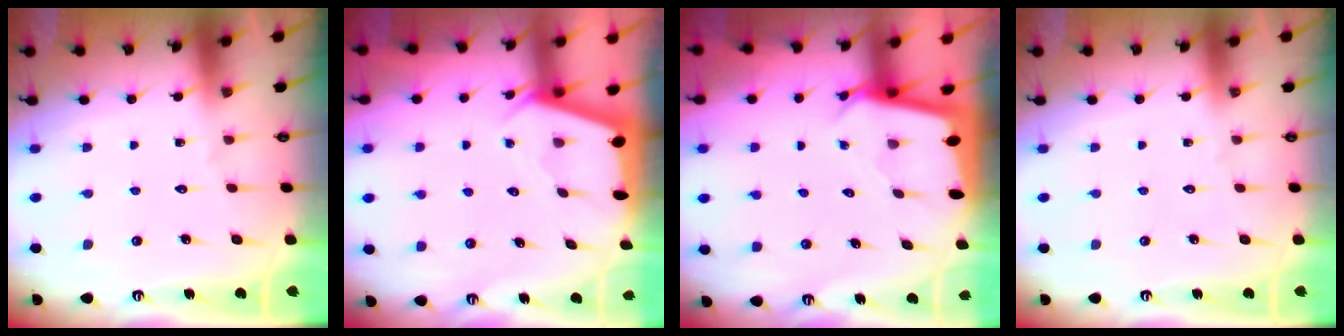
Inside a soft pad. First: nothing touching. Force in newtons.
{"total": 2.4, "press": 2.4, "slide": 0.3}
{"total": 2.4, "press": 2.4, "slide": 0.2}
{"total": 0.0}